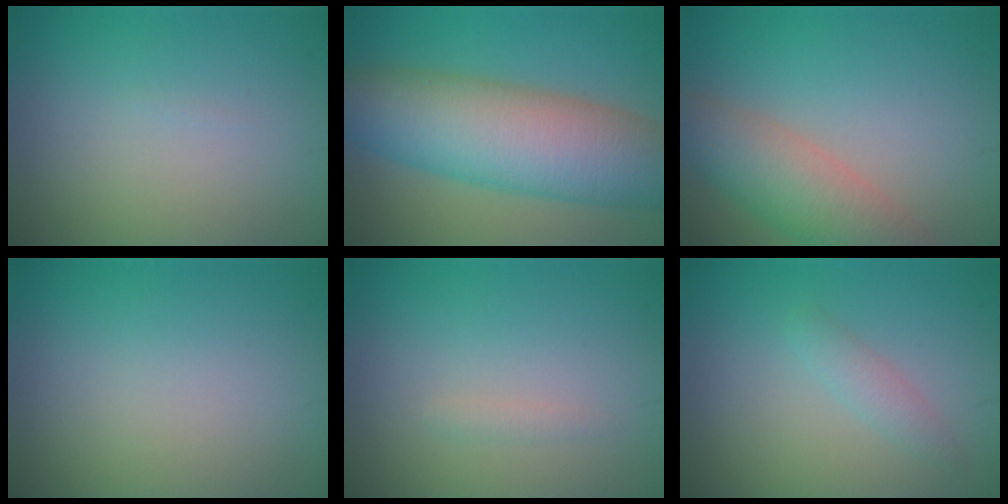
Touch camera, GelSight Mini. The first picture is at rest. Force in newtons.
{"total": 11.2, "press": 11.2, "slide": 0.3}
{"total": 5.7, "press": 5.7, "slide": 0.3}
{"total": 0.0}
{"total": 0.7, "press": 0.7, "slide": 0.0}
{"total": 1.4, "press": 1.4, "slide": 0.0}